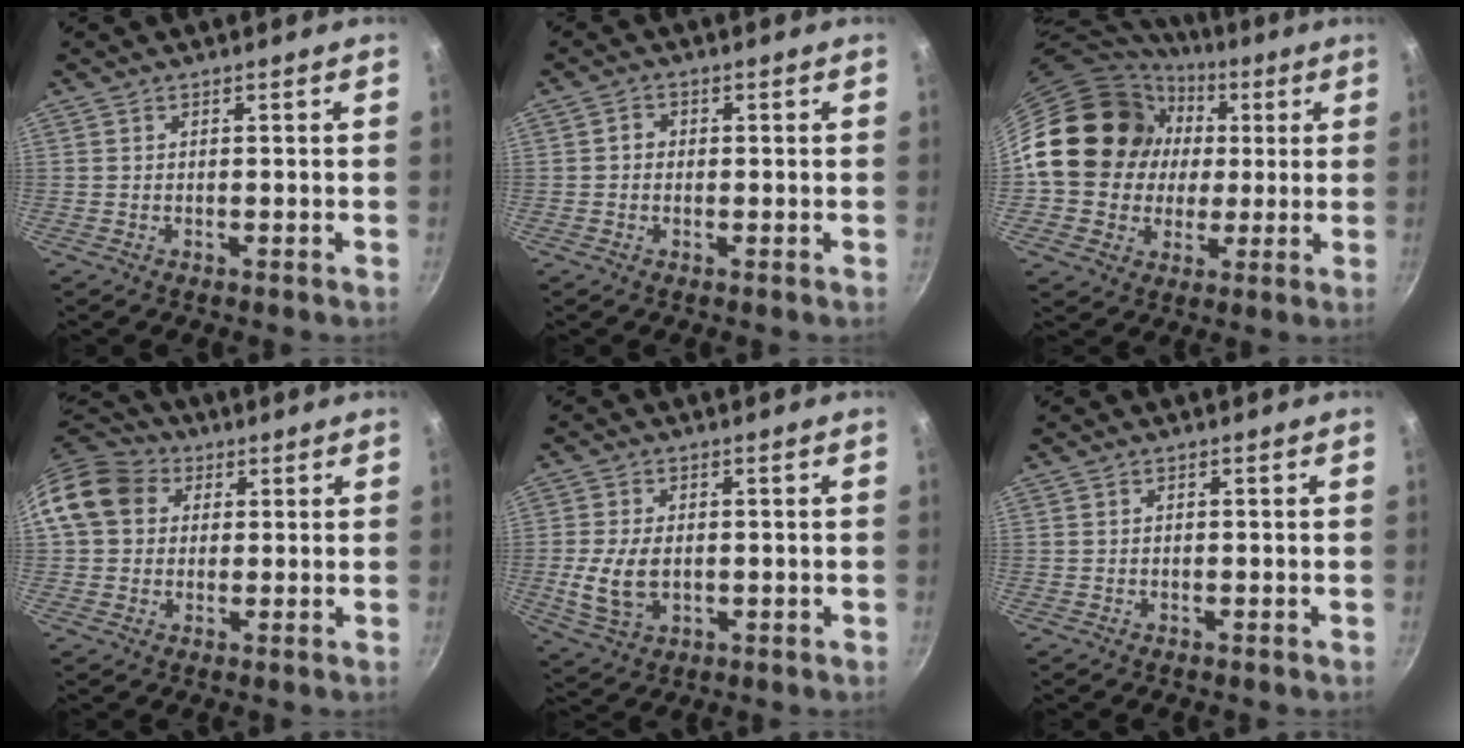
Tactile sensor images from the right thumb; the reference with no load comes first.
{"total": 1.8, "force": [0.0, 1.6, 0.8], "torque": [-0.008, 0.005, -0.004]}
{"total": 19.2, "force": [2.4, 16.8, 8.8], "torque": [-0.141, 0.022, 0.044]}
{"total": 12.2, "force": [3.4, 10.0, 6.0], "torque": [-0.089, 0.021, 0.045]}
{"total": 8.4, "force": [-0.4, 5.3, 6.5], "torque": [-0.130, -0.002, 0.000]}
{"total": 0.0}